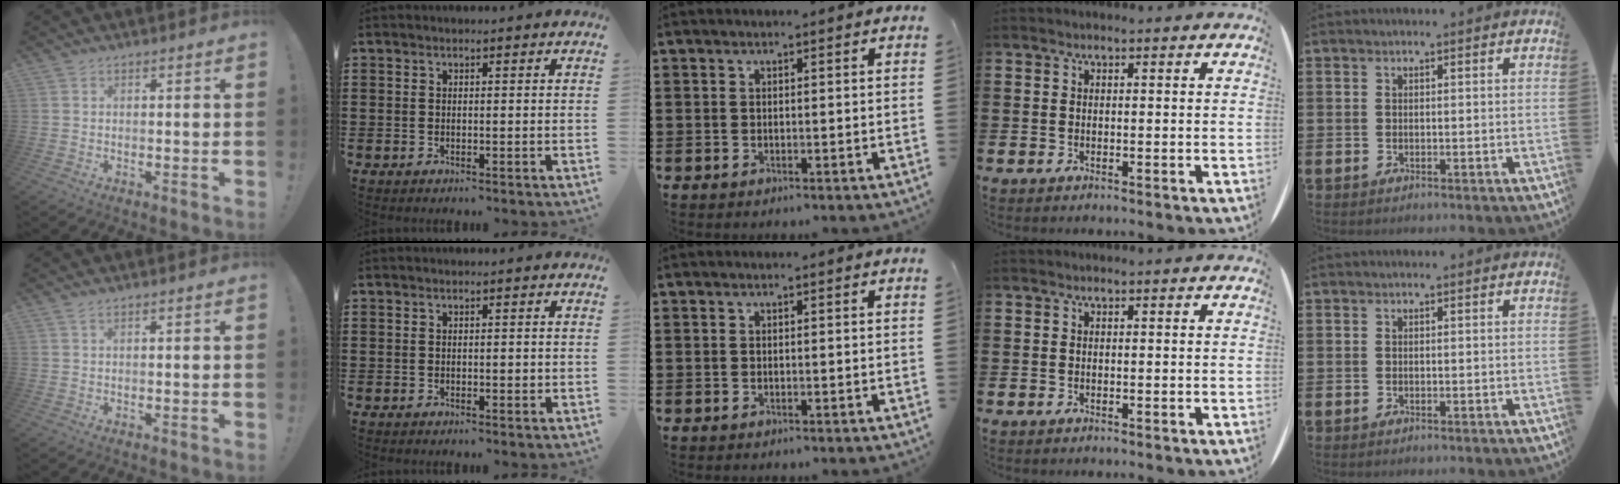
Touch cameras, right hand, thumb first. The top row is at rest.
{"thumb": {"total": 0.9, "force": [0.6, 0.2, 0.7], "torque": [-0.015, 0.002, 0.010]}, "index": {"total": 0.7, "force": [-0.1, 0.2, 0.7], "torque": [-0.013, -0.002, -0.001]}}